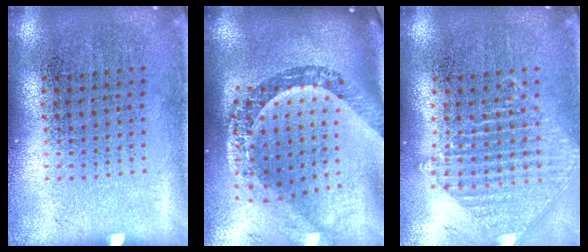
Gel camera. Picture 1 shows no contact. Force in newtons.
{"total": 3.4, "press": 2.5, "slide": 2.4}
{"total": 1.0, "press": 1.0, "slide": 0.1}